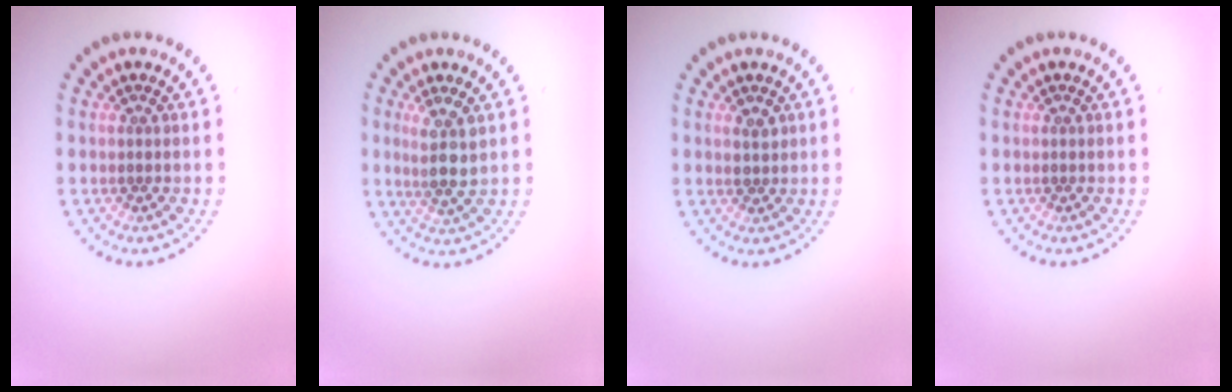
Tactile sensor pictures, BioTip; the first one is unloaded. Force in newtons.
{"total": 2.9, "press": 2.4, "slide": 1.5}
{"total": 1.4, "press": 1.4, "slide": 0.2}
{"total": 0.0}